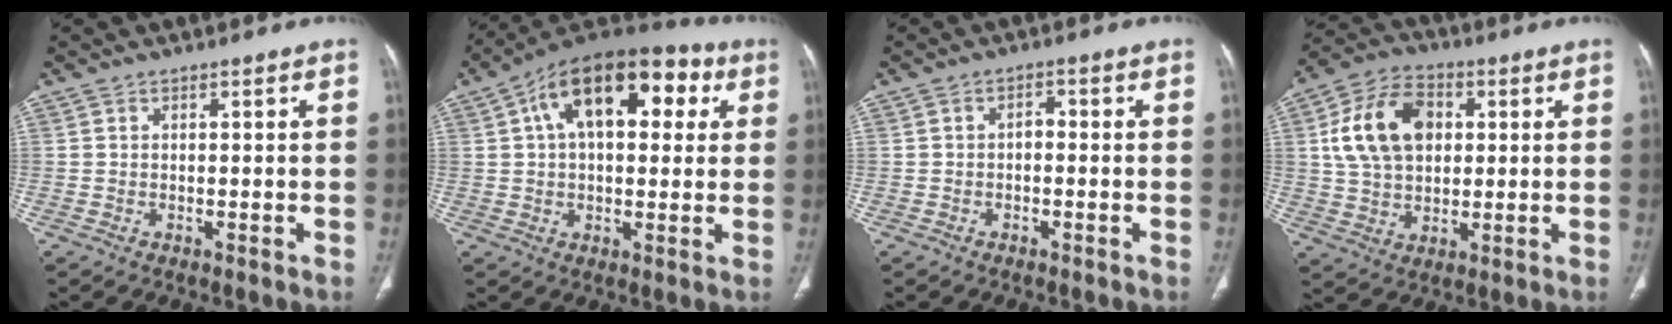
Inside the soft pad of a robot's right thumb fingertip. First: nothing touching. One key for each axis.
{"total": 20.3, "fx": 6.3, "fy": 11.1, "fz": 15.8, "tx": -0.214, "ty": 0.032, "tz": 0.089}
{"total": 1.7, "fx": -0.4, "fy": 1.1, "fz": 1.2, "tx": -0.013, "ty": 0.010, "tz": -0.011}
{"total": 14.8, "fx": 3.1, "fy": 10.2, "fz": 10.2, "tx": -0.167, "ty": 0.011, "tz": 0.053}